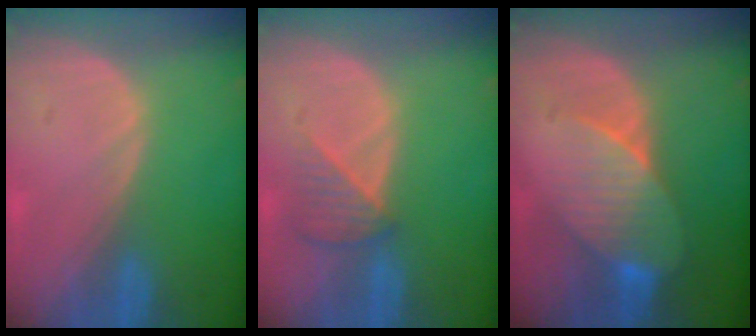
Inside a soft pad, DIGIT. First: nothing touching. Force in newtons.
{"total": 3.5, "press": 3.4, "slide": 0.9}
{"total": 8.1, "press": 7.3, "slide": 3.5}